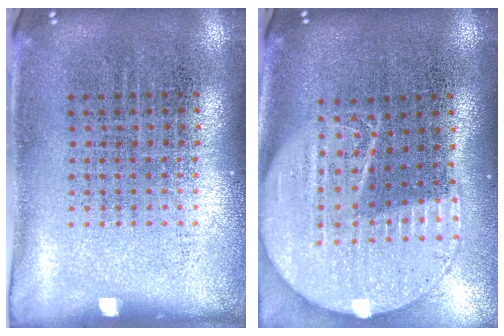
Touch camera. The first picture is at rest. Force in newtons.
{"total": 2.1, "press": 1.8, "slide": 1.1}